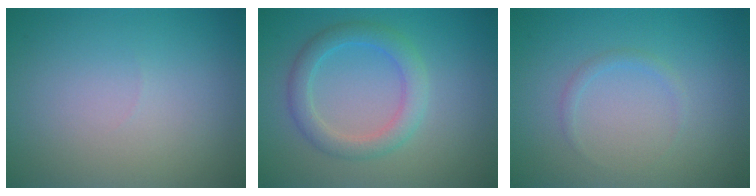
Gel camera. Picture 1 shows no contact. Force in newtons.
{"total": 3.2, "press": 3.2, "slide": 0.2}
{"total": 0.8, "press": 0.8, "slide": 0.0}